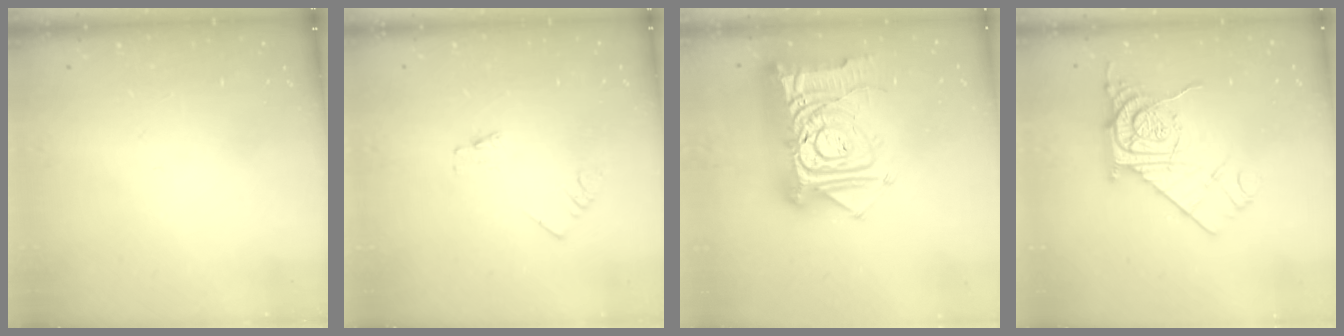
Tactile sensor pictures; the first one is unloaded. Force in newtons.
{"total": 0.7, "press": 0.7, "slide": 0.1}
{"total": 24.5, "press": 24.3, "slide": 2.7}
{"total": 12.4, "press": 12.3, "slide": 0.9}